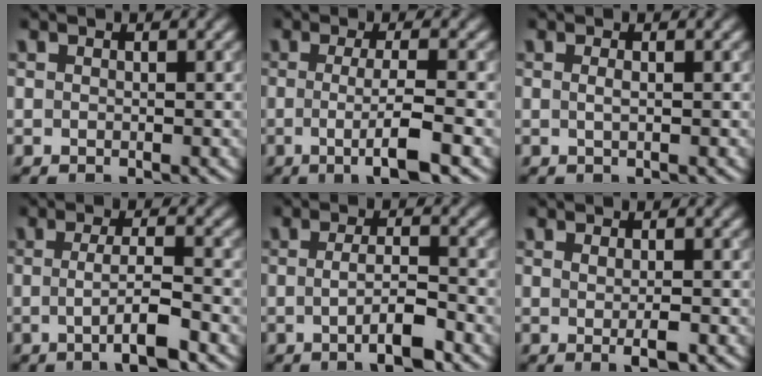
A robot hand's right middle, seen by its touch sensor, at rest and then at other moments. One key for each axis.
{"total": 5.0, "fx": -1.0, "fy": 0.9, "fz": 4.8, "tx": -0.078, "ty": -0.010, "tz": -0.018}
{"total": 0.8, "fx": 0.1, "fy": 0.2, "fz": 0.7, "tx": -0.012, "ty": 0.002, "tz": 0.000}
{"total": 4.6, "fx": -1.2, "fy": 0.9, "fz": 4.4, "tx": -0.071, "ty": -0.002, "tz": -0.023}
{"total": 4.0, "fx": -1.2, "fy": 0.9, "fz": 3.7, "tx": -0.062, "ty": -0.001, "tz": -0.023}
{"total": 1.8, "fx": -0.1, "fy": 0.4, "fz": 1.8, "tx": -0.027, "ty": -0.006, "tz": -0.002}